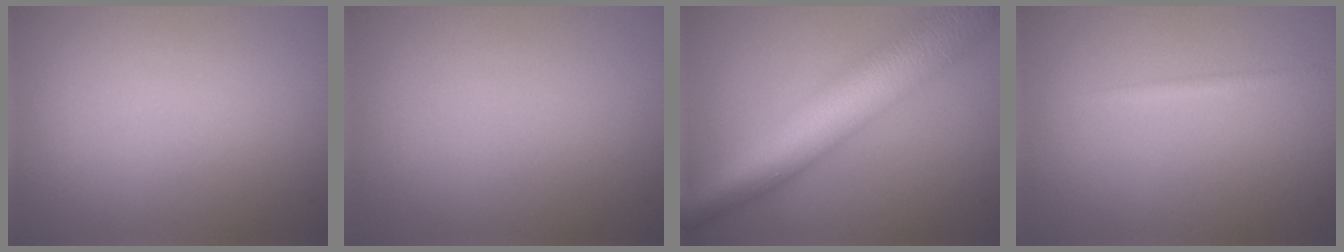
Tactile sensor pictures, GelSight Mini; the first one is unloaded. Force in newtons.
{"total": 0.0}
{"total": 11.0, "press": 10.9, "slide": 0.3}
{"total": 0.9, "press": 0.9, "slide": 0.0}